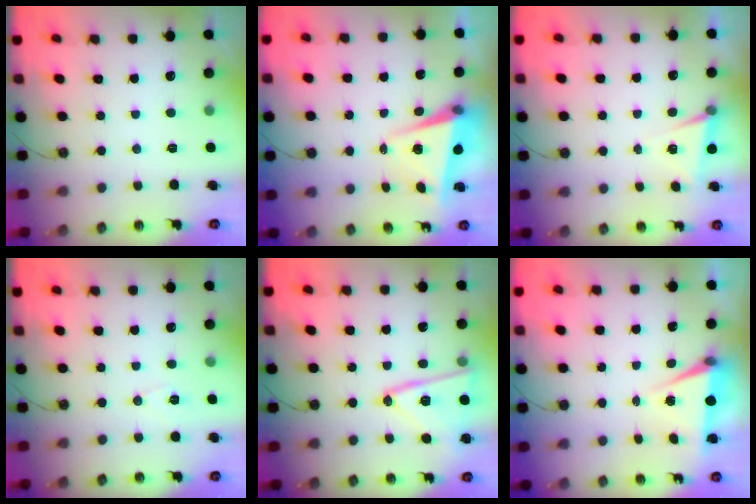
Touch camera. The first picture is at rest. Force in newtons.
{"total": 5.6, "press": 5.6, "slide": 1.0}
{"total": 4.2, "press": 3.0, "slide": 3.0}
{"total": 6.2, "press": 4.4, "slide": 4.4}
{"total": 16.2, "press": 16.1, "slide": 1.3}
{"total": 5.8, "press": 3.5, "slide": 4.6}